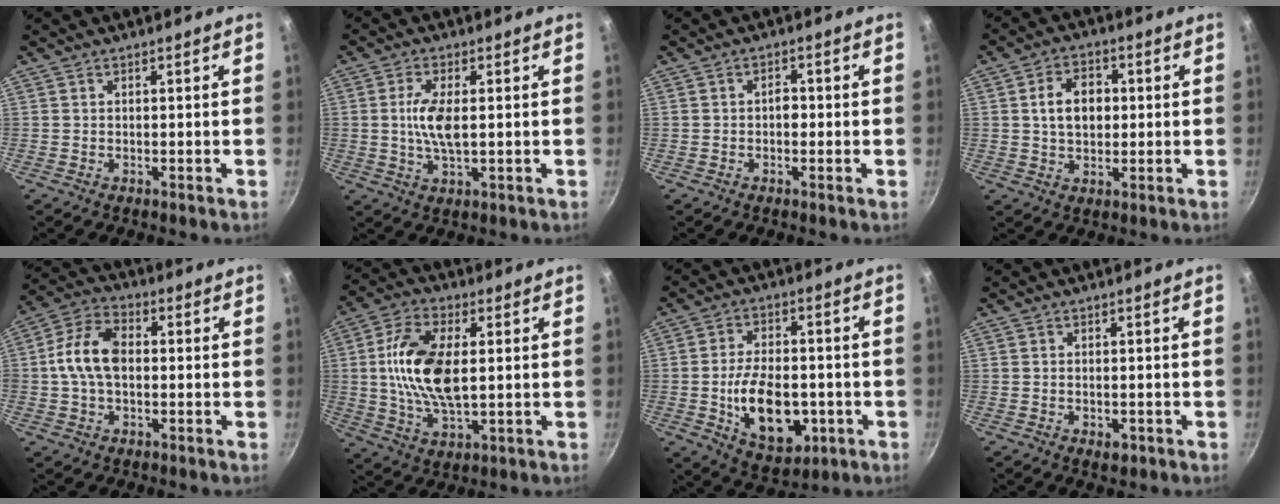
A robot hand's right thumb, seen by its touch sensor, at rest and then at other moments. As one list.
[{"total": 6.7, "force": [0.5, 2.6, 6.2], "torque": [-0.128, 0.000, 0.007]}, {"total": 2.1, "force": [-0.4, 1.3, 1.6], "torque": [-0.020, 0.008, -0.008]}, {"total": 7.9, "force": [0.8, 5.7, 5.5], "torque": [-0.069, 0.010, 0.011]}, {"total": 10.8, "force": [0.2, 7.0, 8.2], "torque": [-0.145, 0.030, -0.012]}, {"total": 14.5, "force": [1.5, 7.3, 12.4], "torque": [-0.233, 0.008, 0.025]}, {"total": 15.4, "force": [-3.2, 9.2, 11.9], "torque": [-0.170, 0.008, -0.040]}, {"total": 2.3, "force": [-0.9, 1.3, 1.6], "torque": [-0.024, -0.002, -0.012]}]